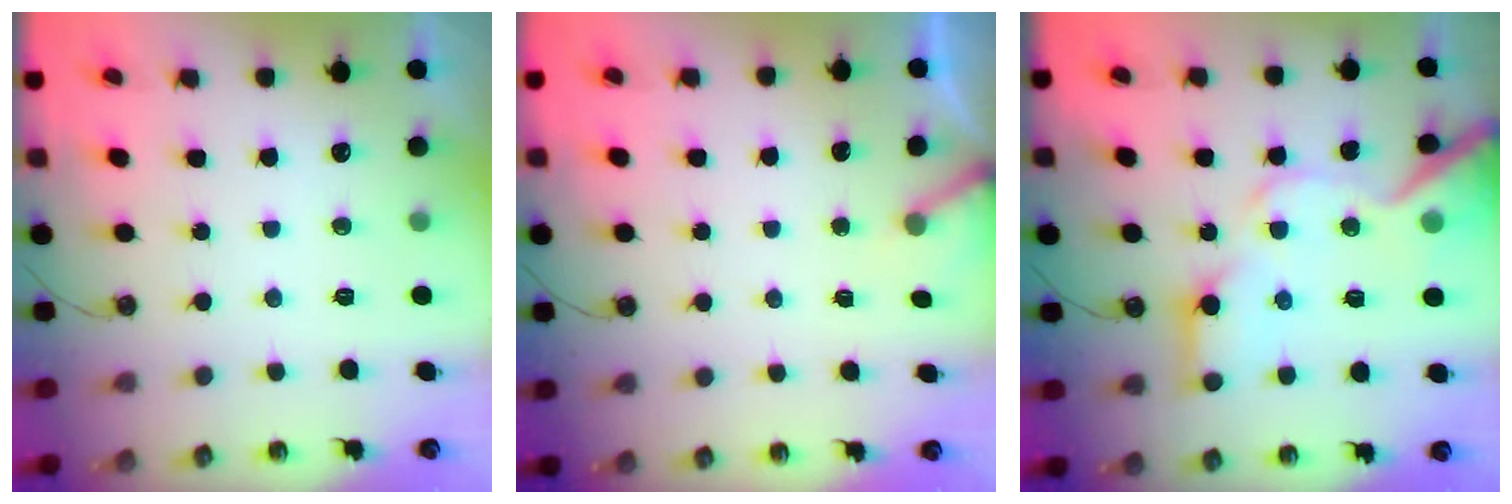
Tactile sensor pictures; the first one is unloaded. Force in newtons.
{"total": 3.0, "press": 3.0, "slide": 0.2}
{"total": 17.4, "press": 17.3, "slide": 2.1}